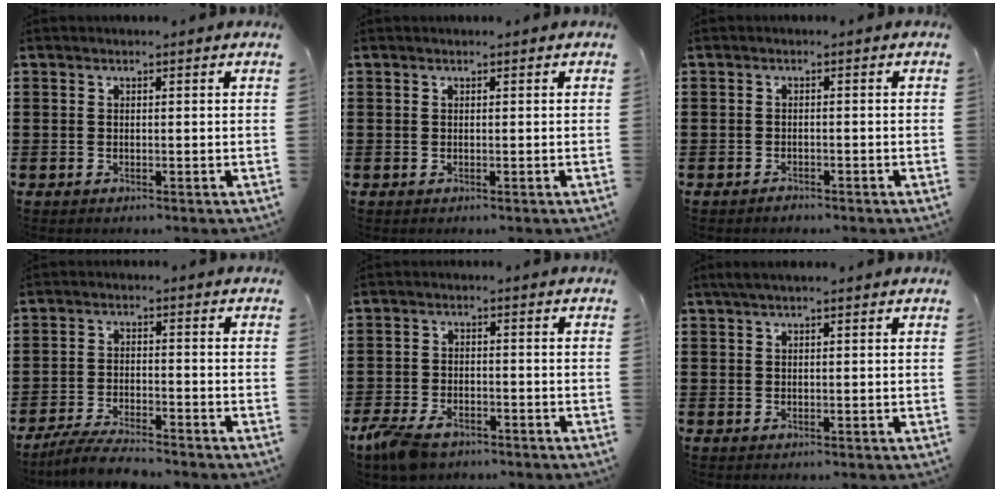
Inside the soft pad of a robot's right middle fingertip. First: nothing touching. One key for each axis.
{"total": 0.0}
{"total": 0.9, "fx": -0.8, "fy": 0.1, "fz": 0.2, "tx": -0.007, "ty": -0.004, "tz": -0.016}
{"total": 4.7, "fx": -4.3, "fy": 0.1, "fz": 1.8, "tx": -0.044, "ty": -0.009, "tz": -0.086}
{"total": 4.2, "fx": -3.3, "fy": 1.6, "fz": 2.1, "tx": -0.063, "ty": -0.003, "tz": -0.072}
{"total": 1.2, "fx": 0.6, "fy": 0.1, "fz": 1.0, "tx": -0.020, "ty": 0.003, "tz": 0.010}